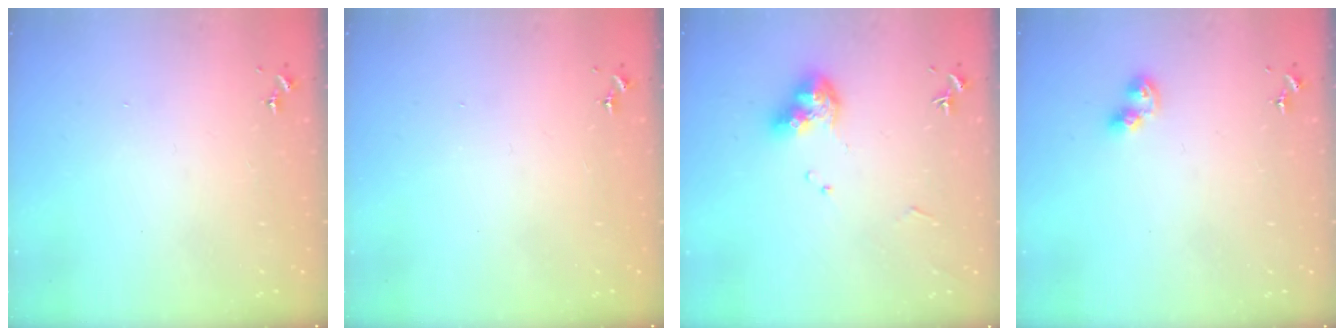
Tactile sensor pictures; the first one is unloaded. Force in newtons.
{"total": 0.0}
{"total": 10.4, "press": 10.4, "slide": 1.2}
{"total": 6.0, "press": 6.0, "slide": 0.3}